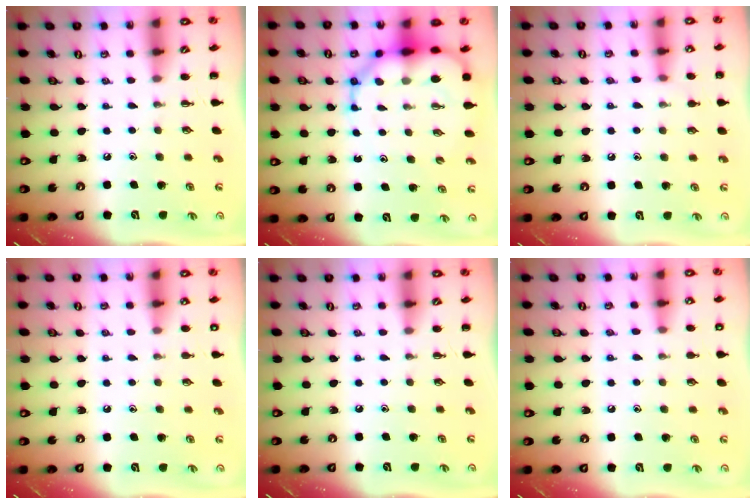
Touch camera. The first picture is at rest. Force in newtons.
{"total": 12.5, "press": 12.0, "slide": 3.5}
{"total": 7.3, "press": 7.1, "slide": 1.3}
{"total": 1.1, "press": 1.1, "slide": 0.2}
{"total": 0.0}
{"total": 7.1, "press": 6.8, "slide": 2.2}